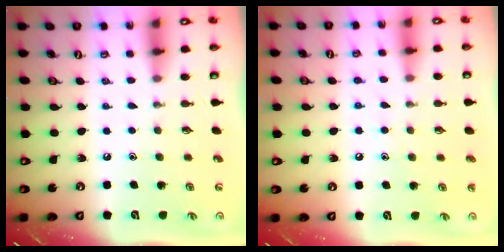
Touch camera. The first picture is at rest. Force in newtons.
{"total": 5.7, "press": 5.7, "slide": 0.6}